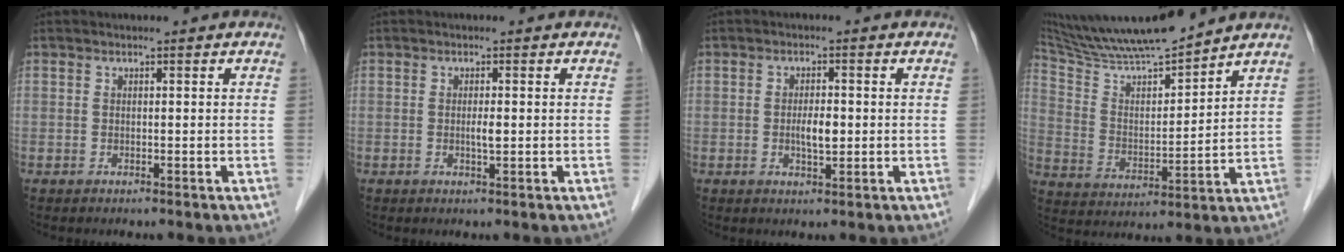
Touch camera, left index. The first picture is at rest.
{"total": 1.3, "force": [-0.3, 0.2, 1.3], "torque": [-0.024, -0.004, -0.005]}
{"total": 3.1, "force": [-0.5, 1.0, 2.9], "torque": [-0.052, -0.004, -0.007]}
{"total": 14.7, "force": [13.6, 0.1, 5.5], "torque": [-0.107, 0.000, 0.251]}